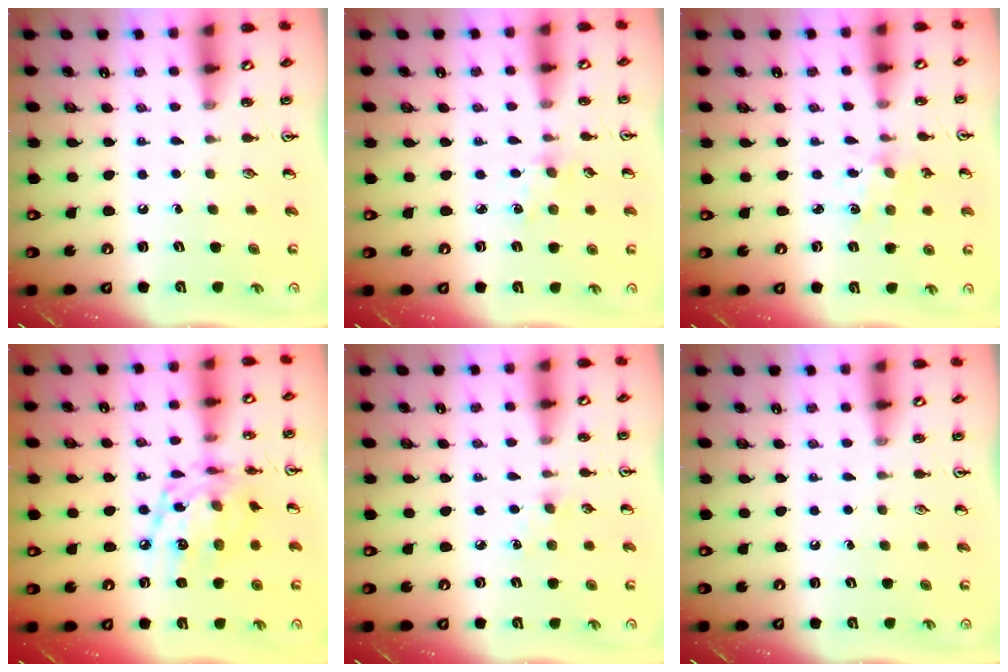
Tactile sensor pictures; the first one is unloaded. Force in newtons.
{"total": 2.6, "press": 2.6, "slide": 0.4}
{"total": 1.6, "press": 1.5, "slide": 0.5}
{"total": 14.0, "press": 14.0, "slide": 0.9}
{"total": 3.0, "press": 2.9, "slide": 0.4}
{"total": 0.0}